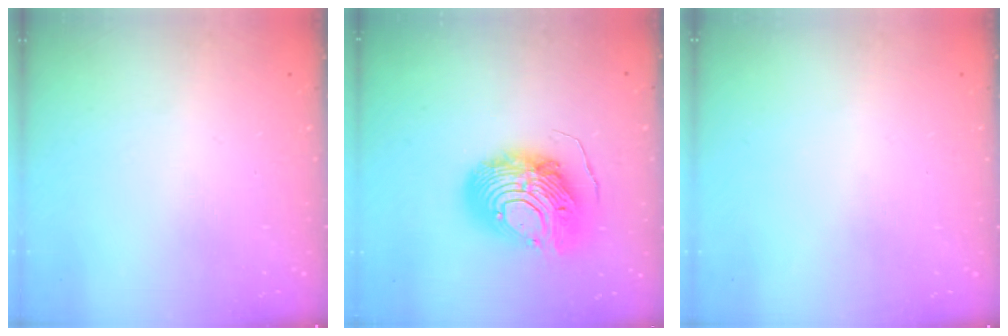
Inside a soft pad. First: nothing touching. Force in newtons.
{"total": 16.1, "press": 16.0, "slide": 1.4}
{"total": 0.0}